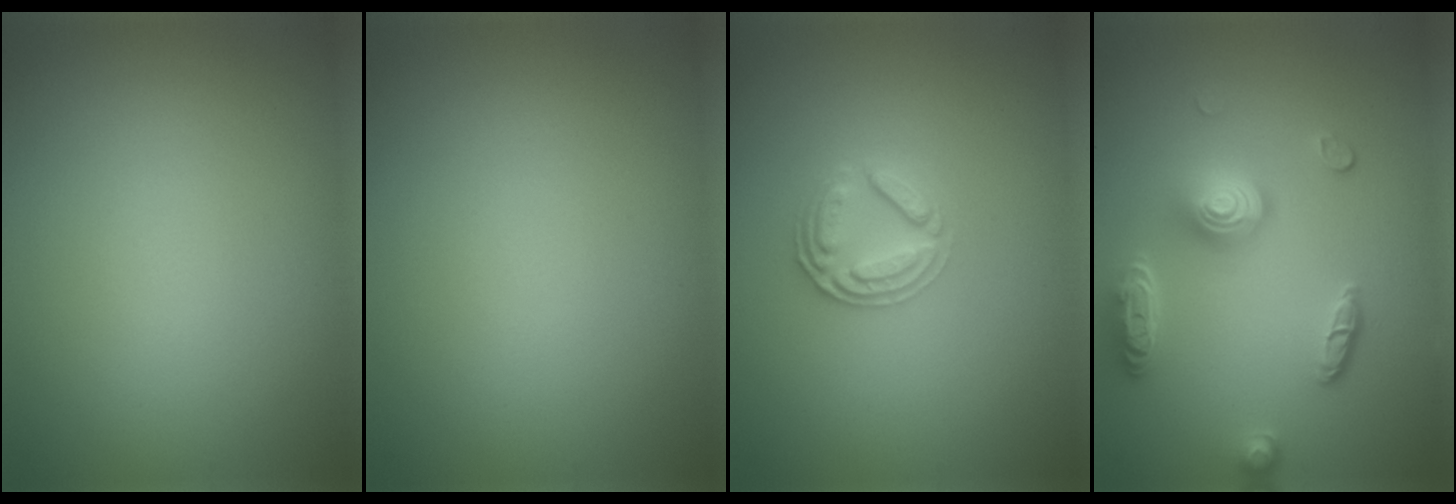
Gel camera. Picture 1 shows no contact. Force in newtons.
{"total": 0.0}
{"total": 2.6, "press": 2.5, "slide": 0.7}
{"total": 5.0, "press": 3.7, "slide": 3.3}